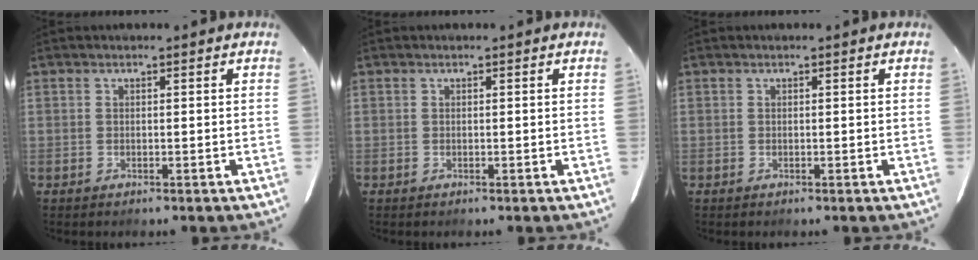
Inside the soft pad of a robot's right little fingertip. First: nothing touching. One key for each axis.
{"total": 0.0}
{"total": 0.0}